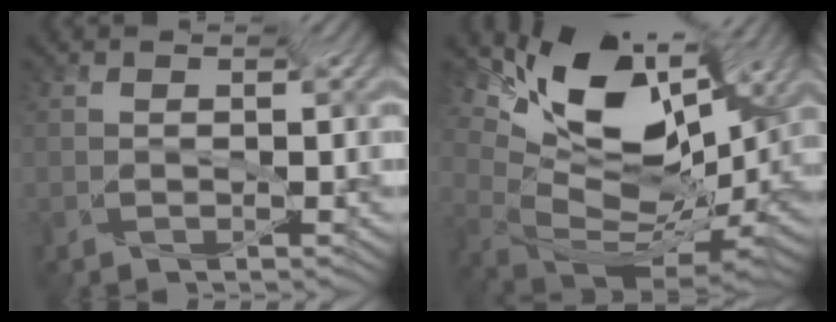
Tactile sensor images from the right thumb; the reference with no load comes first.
{"total": 12.8, "force": [3.3, 6.6, 10.4], "torque": [-0.196, 0.019, 0.078]}